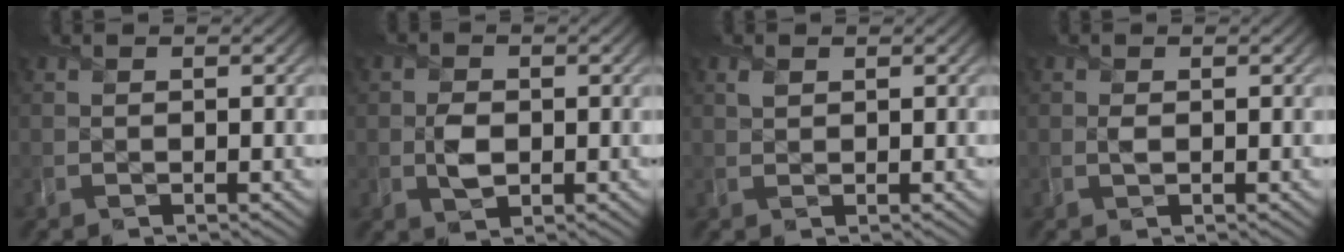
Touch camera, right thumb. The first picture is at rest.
{"total": 2.7, "force": [-0.2, 2.0, 1.8], "torque": [-0.039, -0.001, -0.005]}
{"total": 0.9, "force": [0.7, 0.5, 0.3], "torque": [-0.010, 0.001, 0.014]}
{"total": 0.7, "force": [0.2, 0.4, 0.5], "torque": [-0.011, 0.001, 0.002]}